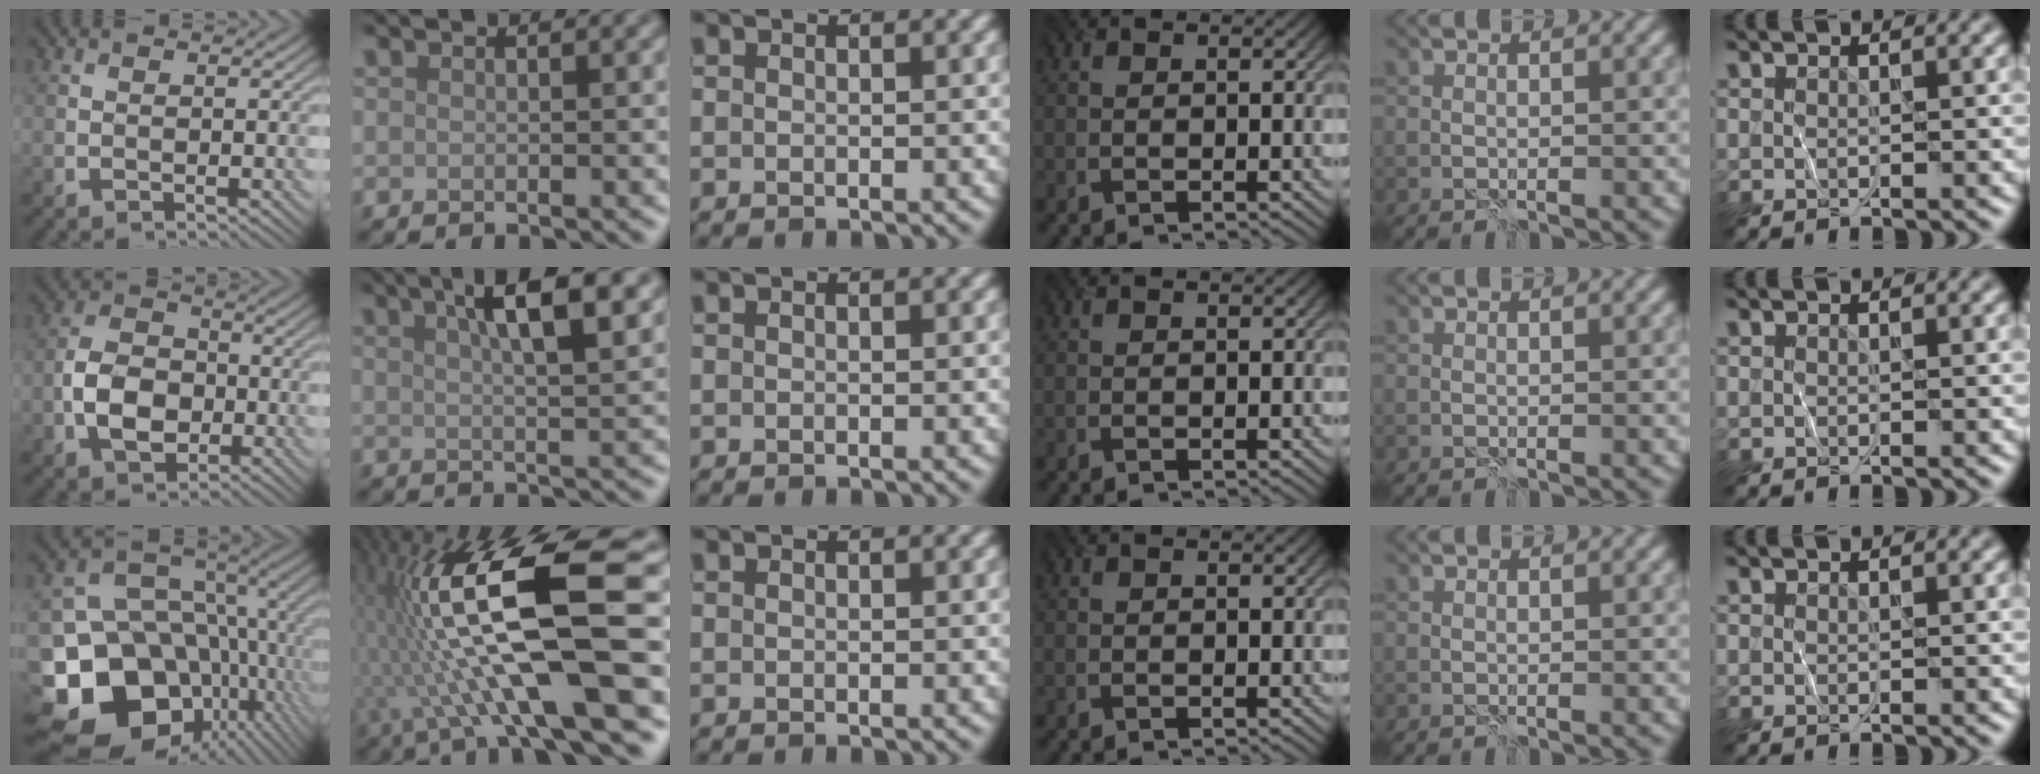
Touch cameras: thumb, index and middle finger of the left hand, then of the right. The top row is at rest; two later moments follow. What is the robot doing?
{"motion": "wrap", "object": "plastic wrap"}